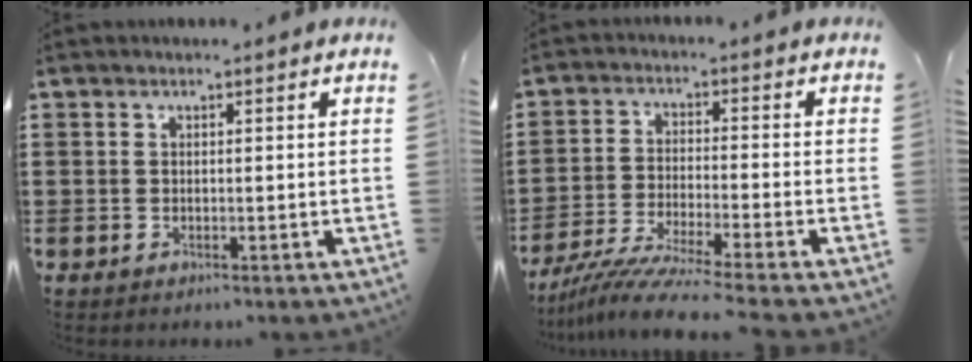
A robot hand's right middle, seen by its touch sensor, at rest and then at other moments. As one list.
[{"total": 6.5, "force": [-5.7, -0.5, 2.9], "torque": [-0.071, -0.019, -0.116]}]